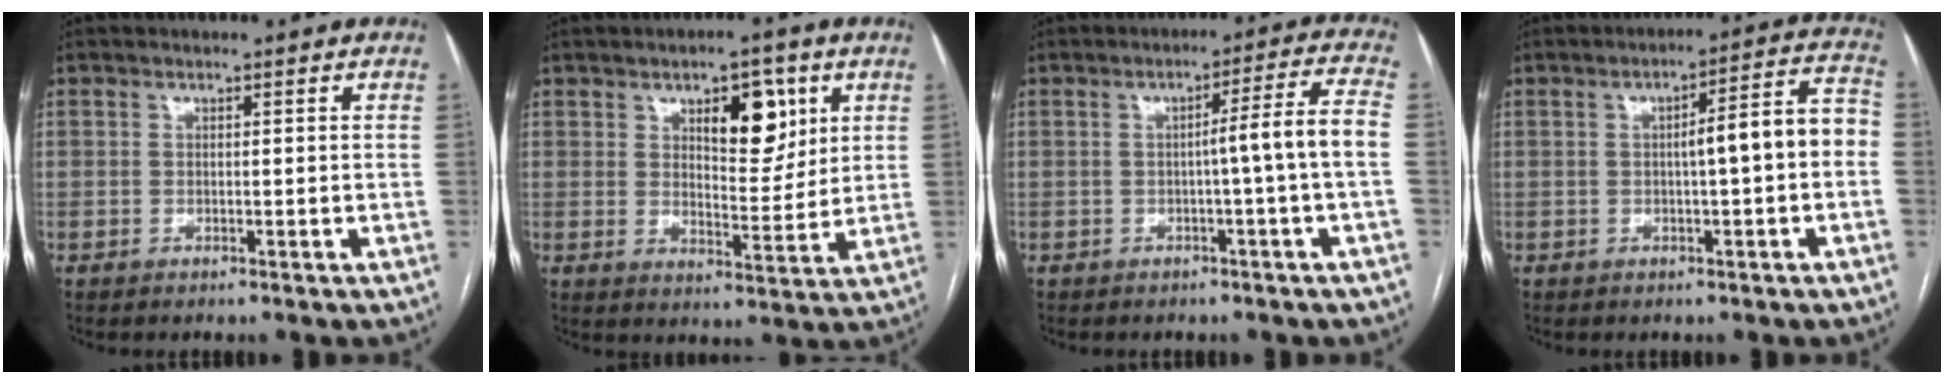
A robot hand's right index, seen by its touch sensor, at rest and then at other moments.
{"total": 8.5, "force": [3.8, 3.5, 6.8], "torque": [-0.096, 0.002, 0.061]}
{"total": 6.5, "force": [-1.0, -1.3, 6.3], "torque": [-0.088, 0.015, -0.013]}
{"total": 8.3, "force": [-0.6, 0.9, 8.2], "torque": [-0.110, 0.035, -0.011]}